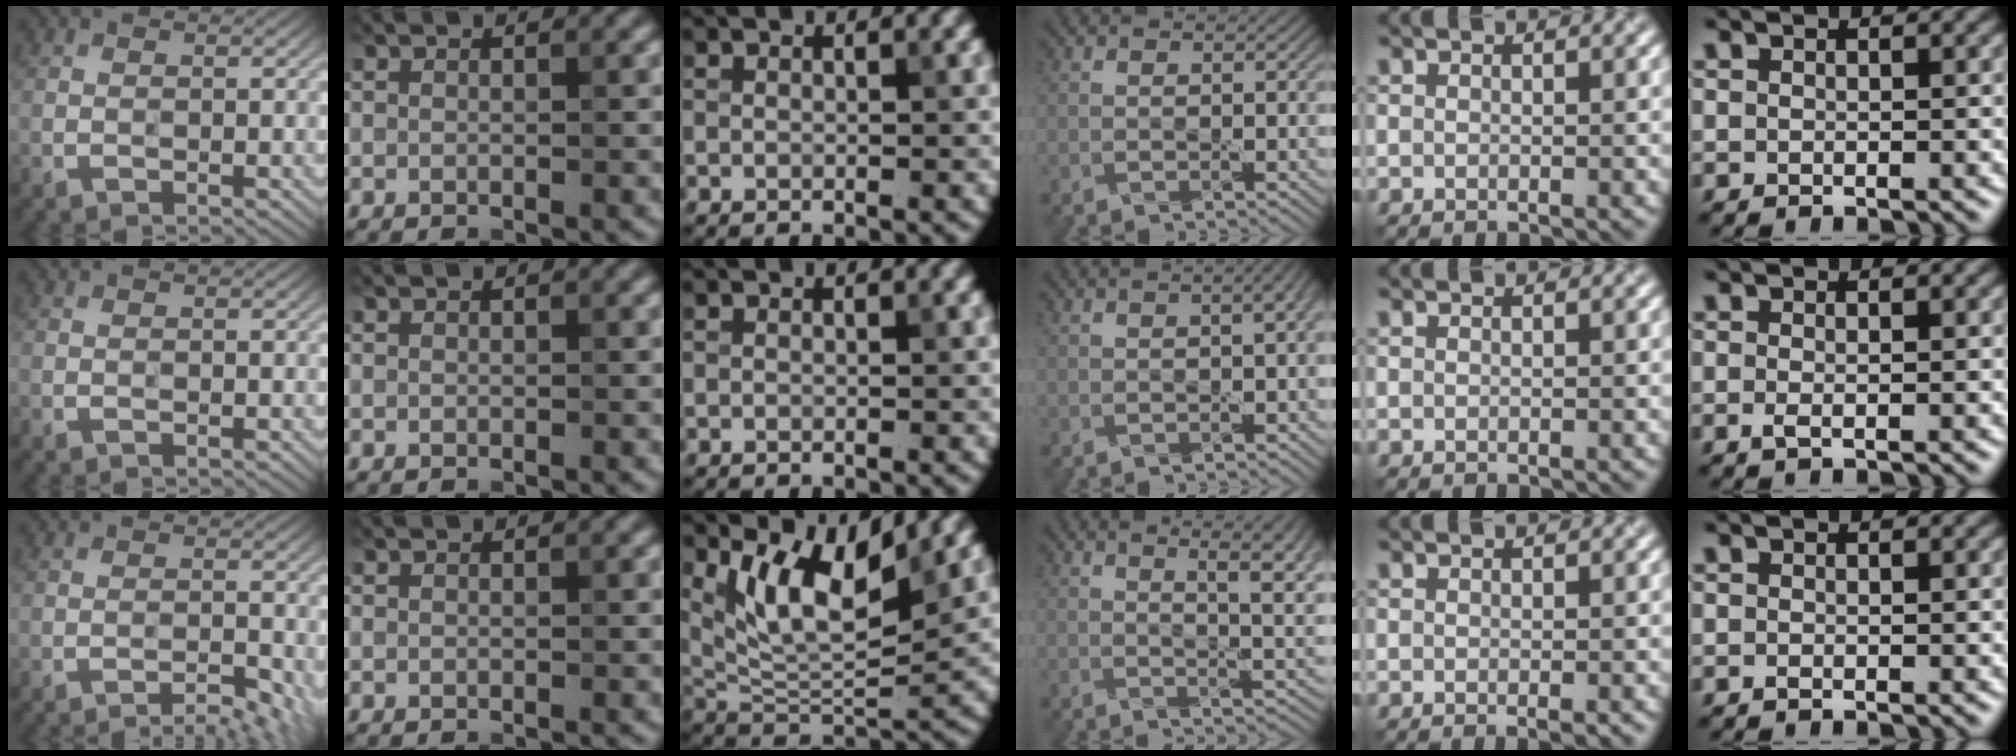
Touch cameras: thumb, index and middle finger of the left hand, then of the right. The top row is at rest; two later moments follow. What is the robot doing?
{"motion": "pour", "object": "sugar"}